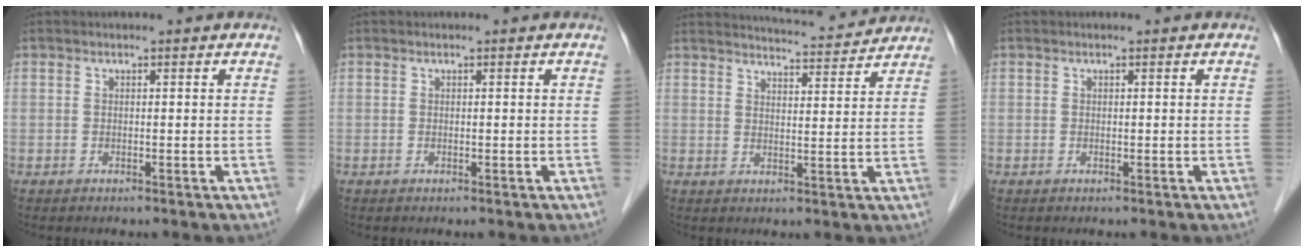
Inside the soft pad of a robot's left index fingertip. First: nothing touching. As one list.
[{"total": 0.0}, {"total": 10.4, "force": [10.1, 0.4, 2.2], "torque": [-0.038, 0.009, 0.134]}, {"total": 0.0}]